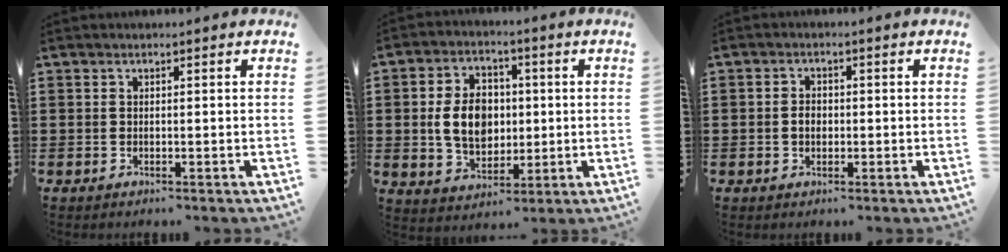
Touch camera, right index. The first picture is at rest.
{"total": 8.4, "force": [0.3, 6.2, 5.6], "torque": [-0.130, 0.010, -0.001]}
{"total": 2.0, "force": [-0.3, 1.5, 1.3], "torque": [-0.028, 0.006, -0.007]}